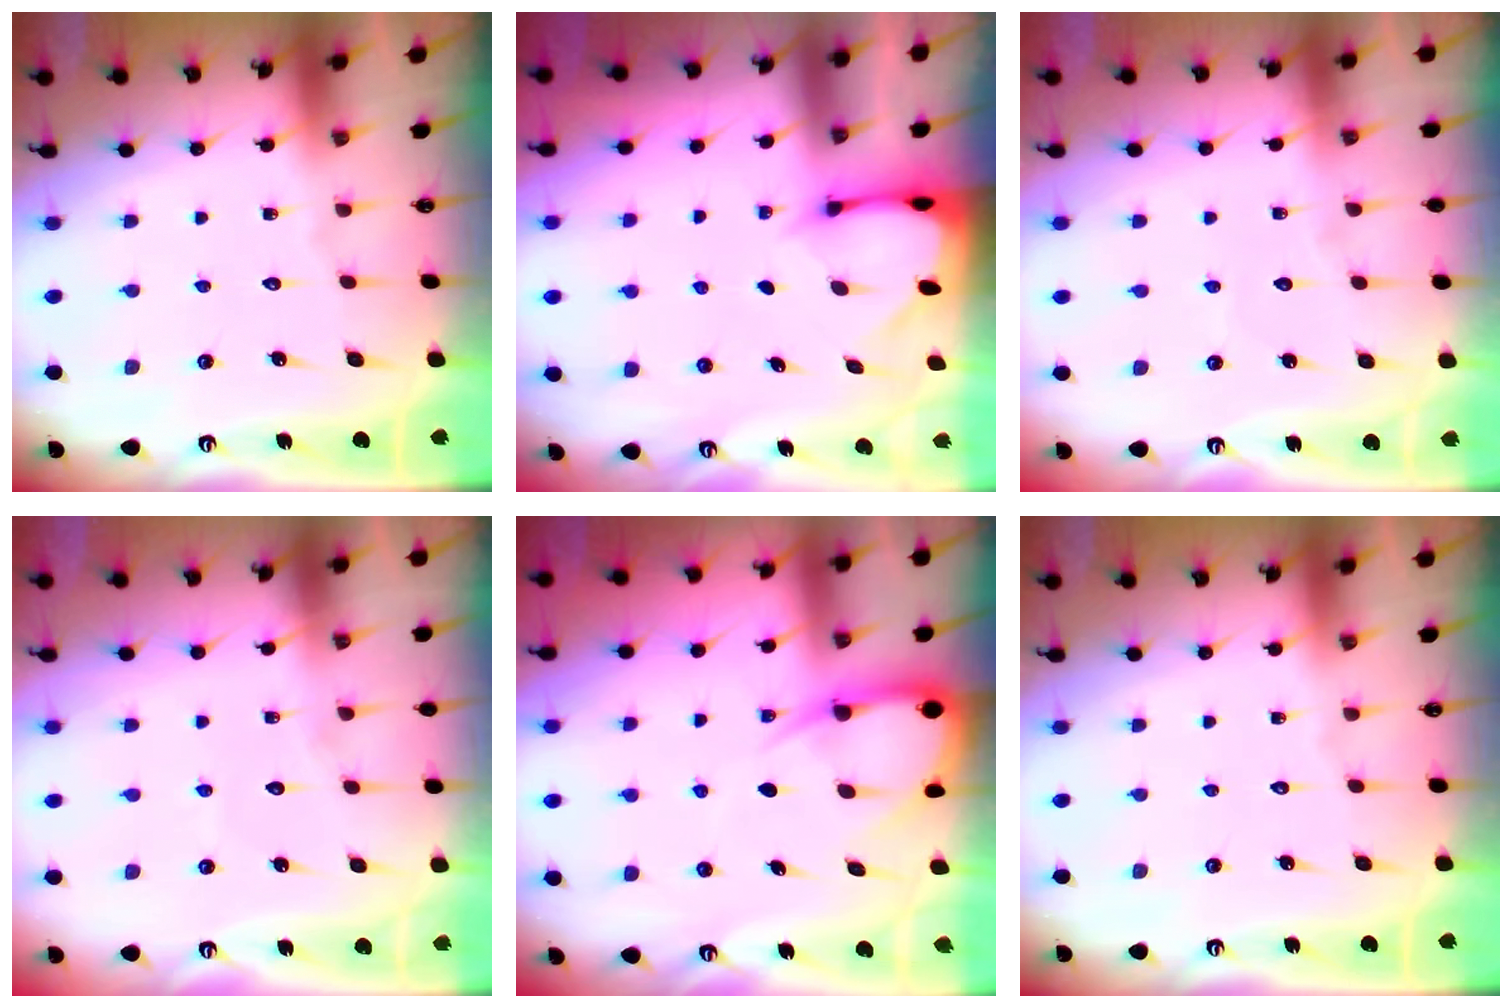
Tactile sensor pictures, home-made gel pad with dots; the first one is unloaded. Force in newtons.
{"total": 2.0, "press": 2.0, "slide": 0.1}
{"total": 2.6, "press": 2.6, "slide": 0.3}
{"total": 2.3, "press": 2.3, "slide": 0.2}
{"total": 7.3, "press": 7.3, "slide": 0.8}
{"total": 0.0}